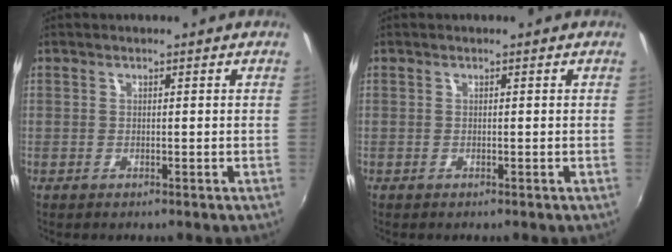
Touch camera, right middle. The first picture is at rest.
{"total": 0.0}